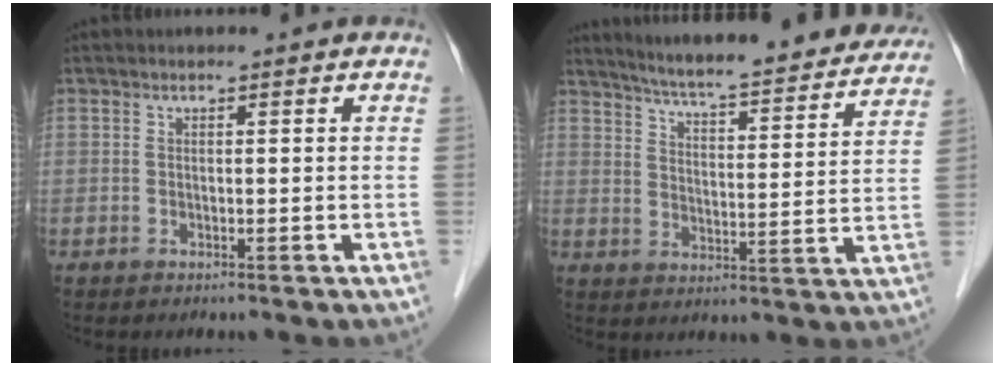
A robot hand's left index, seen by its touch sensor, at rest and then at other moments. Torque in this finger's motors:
{"motor_torque": [0.29, -0.14, 0.27, 0.11]}